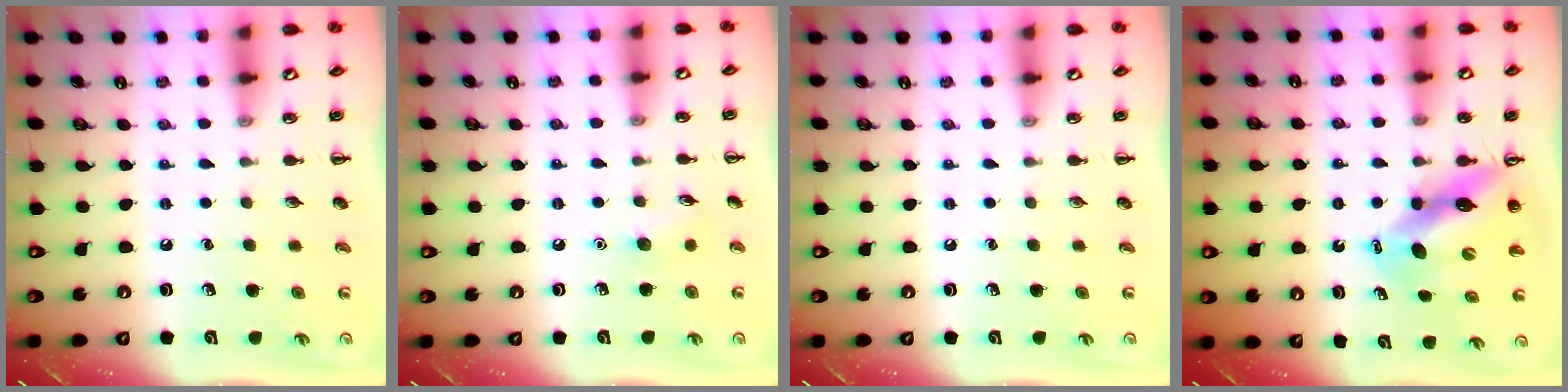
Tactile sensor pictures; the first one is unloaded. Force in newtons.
{"total": 5.2, "press": 5.1, "slide": 1.3}
{"total": 0.0}
{"total": 10.6, "press": 10.1, "slide": 3.1}